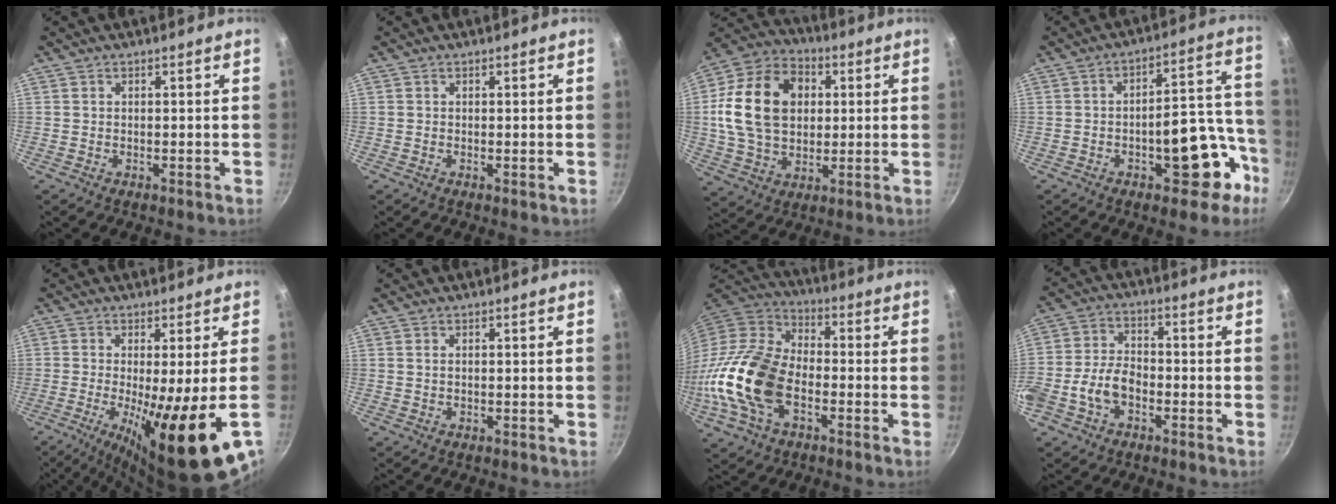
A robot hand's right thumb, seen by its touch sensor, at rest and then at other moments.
{"total": 0.0}
{"total": 20.0, "force": [3.0, 14.7, 13.2], "torque": [-0.217, 0.016, 0.046]}
{"total": 14.9, "force": [-6.2, 7.3, 11.4], "torque": [-0.090, 0.074, -0.077]}
{"total": 16.8, "force": [-5.1, 2.2, 15.8], "torque": [-0.249, -0.026, -0.068]}
{"total": 0.6, "force": [0.2, 0.3, 0.5], "torque": [-0.008, 0.000, 0.004]}
{"total": 18.9, "force": [-5.2, 11.7, 13.9], "torque": [-0.267, 0.033, -0.116]}
{"total": 8.6, "force": [-3.3, 5.5, 5.7], "torque": [-0.099, 0.037, -0.072]}